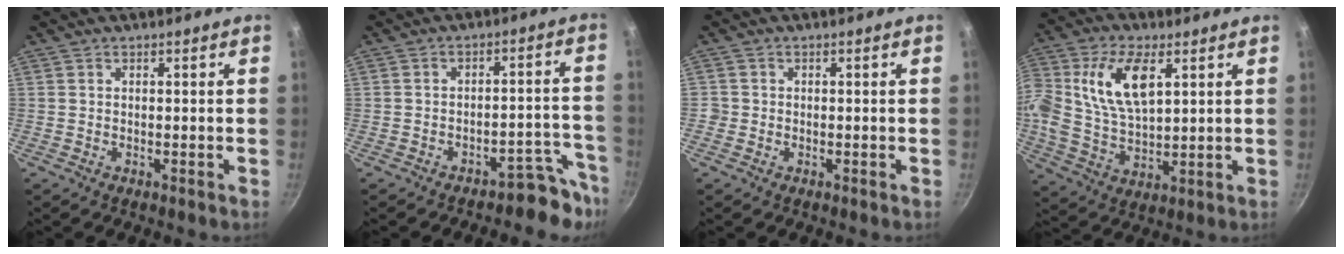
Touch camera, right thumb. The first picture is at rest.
{"total": 7.2, "force": [-6.1, 2.8, 2.6], "torque": [0.030, 0.076, -0.080]}
{"total": 1.3, "force": [-0.4, 1.2, 0.2], "torque": [0.000, 0.004, -0.008]}
{"total": 15.8, "force": [4.9, 8.9, 12.2], "torque": [-0.240, 0.003, 0.089]}